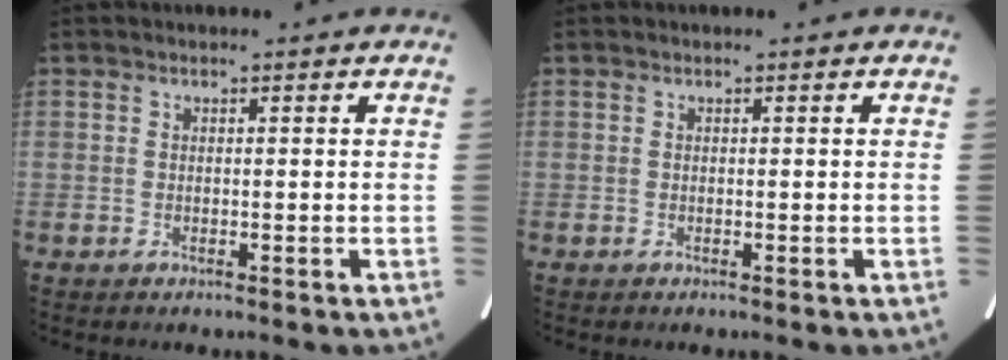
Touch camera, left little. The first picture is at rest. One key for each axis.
{"total": 0.0}